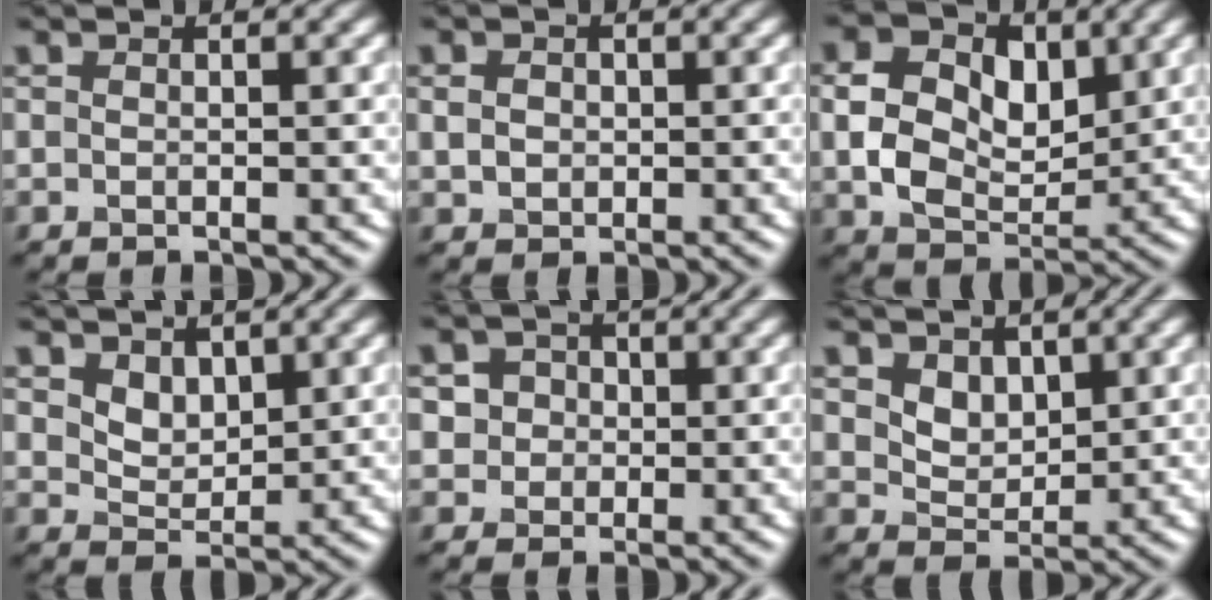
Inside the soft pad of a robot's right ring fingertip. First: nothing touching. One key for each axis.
{"total": 1.6, "fx": 0.1, "fy": 1.3, "fz": 0.8, "tx": -0.016, "ty": -0.001, "tz": 0.001}
{"total": 6.7, "fx": 1.3, "fy": 4.8, "fz": 4.5, "tx": -0.089, "ty": 0.000, "tz": 0.023}
{"total": 2.3, "fx": 1.3, "fy": 1.5, "fz": 1.1, "tx": -0.026, "ty": -0.011, "tz": 0.025}
{"total": 3.0, "fx": 0.5, "fy": 2.7, "fz": 1.0, "tx": 0.000, "ty": 0.009, "tz": 0.003}
{"total": 2.5, "fx": 1.3, "fy": 1.8, "fz": 1.2, "tx": -0.029, "ty": -0.015, "tz": 0.027}